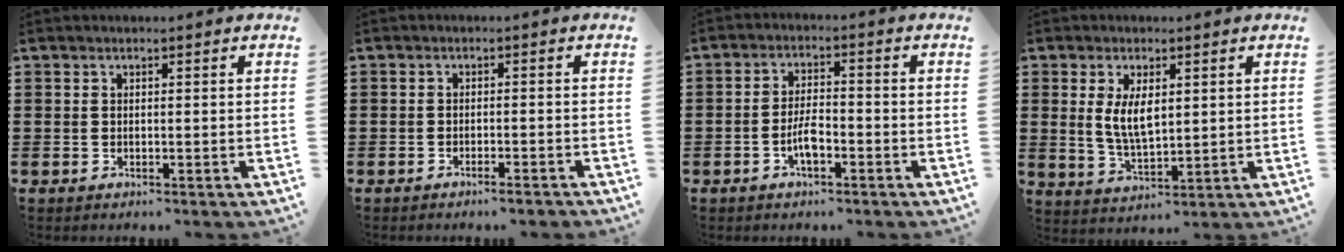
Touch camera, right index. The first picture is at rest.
{"total": 1.5, "force": [-1.3, -0.2, 0.8], "torque": [-0.015, -0.004, -0.023]}
{"total": 4.3, "force": [-1.8, 1.6, 3.6], "torque": [-0.077, 0.003, -0.037]}
{"total": 5.5, "force": [1.1, 2.4, 4.8], "torque": [-0.091, 0.000, 0.018]}